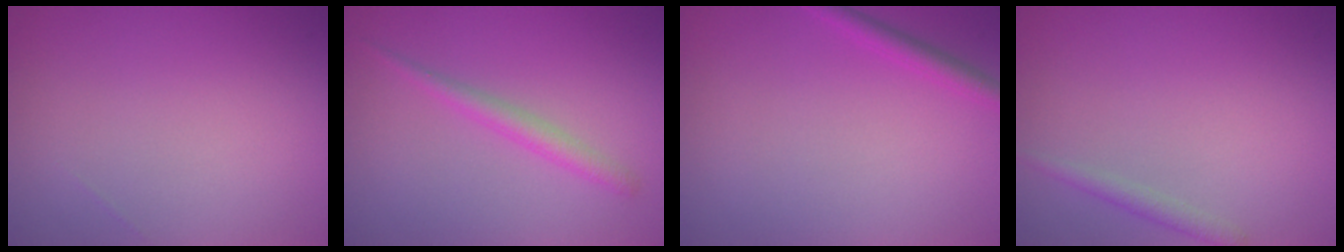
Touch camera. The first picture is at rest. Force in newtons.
{"total": 1.8, "press": 1.8, "slide": 0.1}
{"total": 1.6, "press": 1.6, "slide": 0.1}
{"total": 1.3, "press": 1.3, "slide": 0.1}